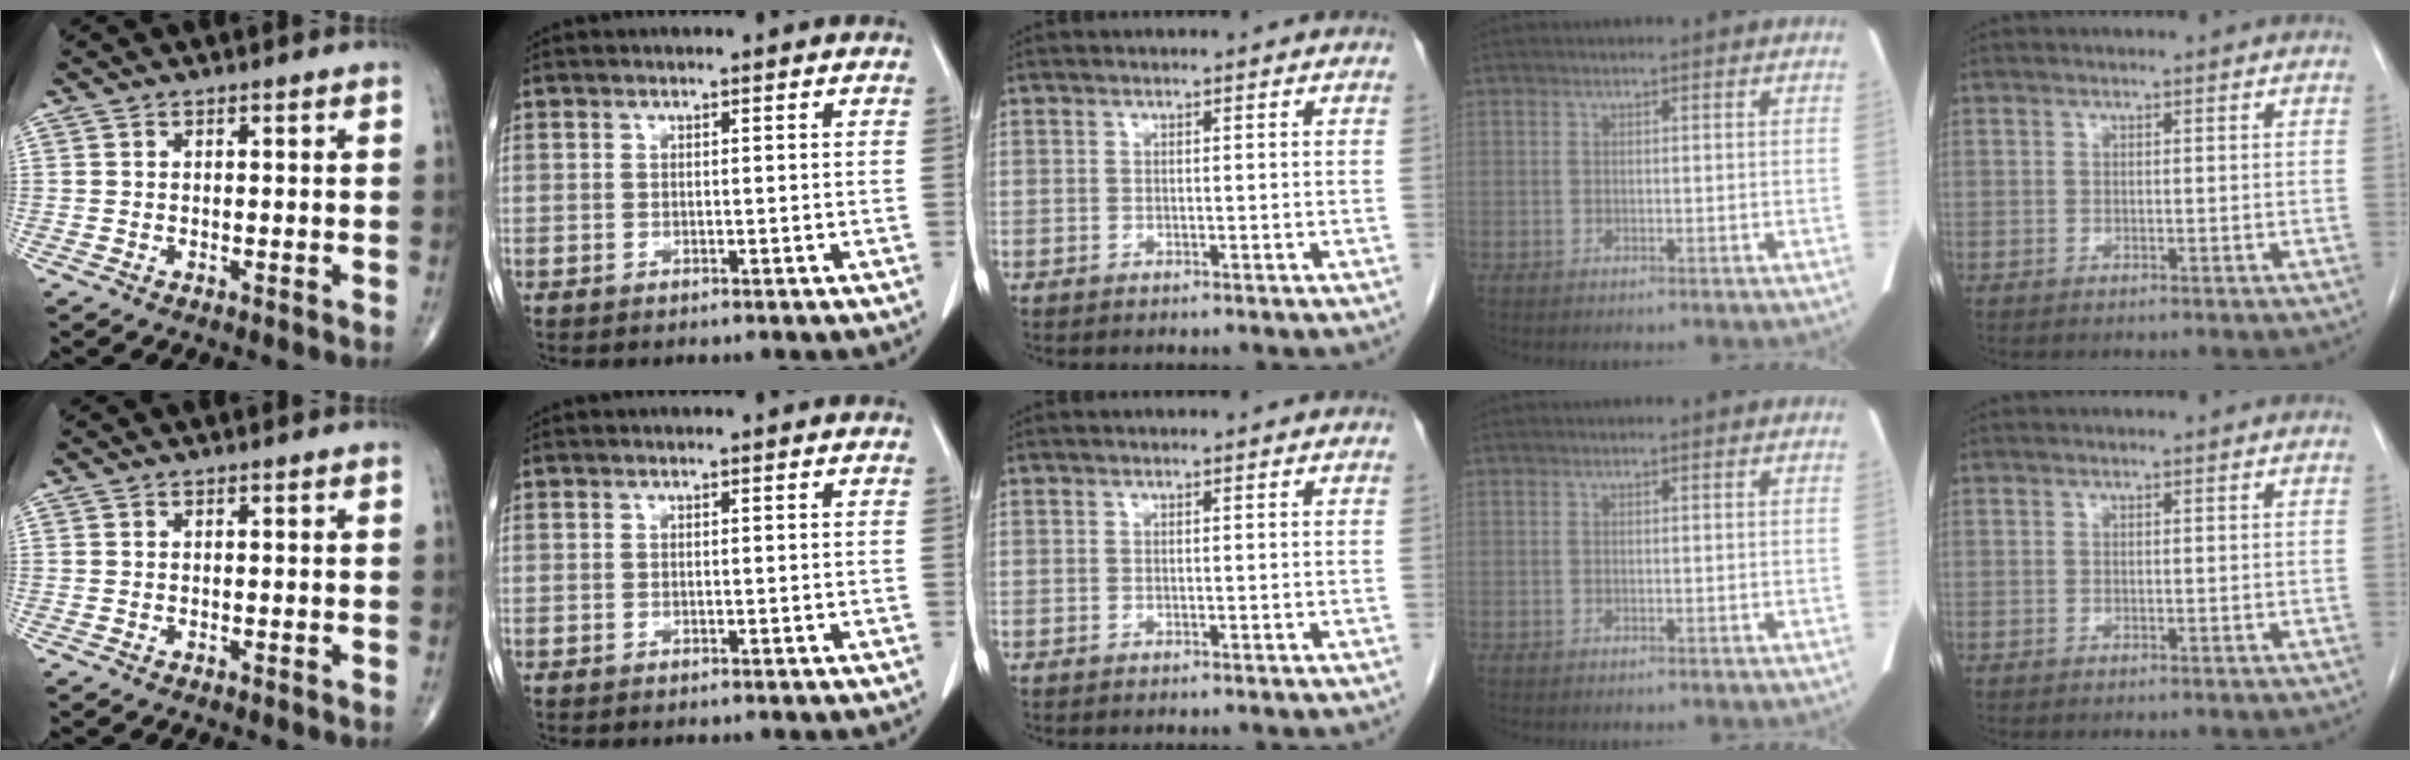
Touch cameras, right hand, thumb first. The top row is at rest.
{}